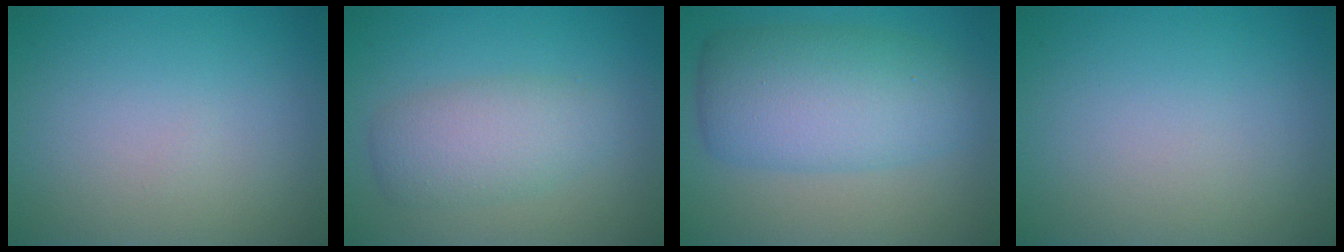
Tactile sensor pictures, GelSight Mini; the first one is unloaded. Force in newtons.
{"total": 3.8, "press": 3.8, "slide": 0.2}
{"total": 7.4, "press": 7.4, "slide": 0.1}
{"total": 0.0}